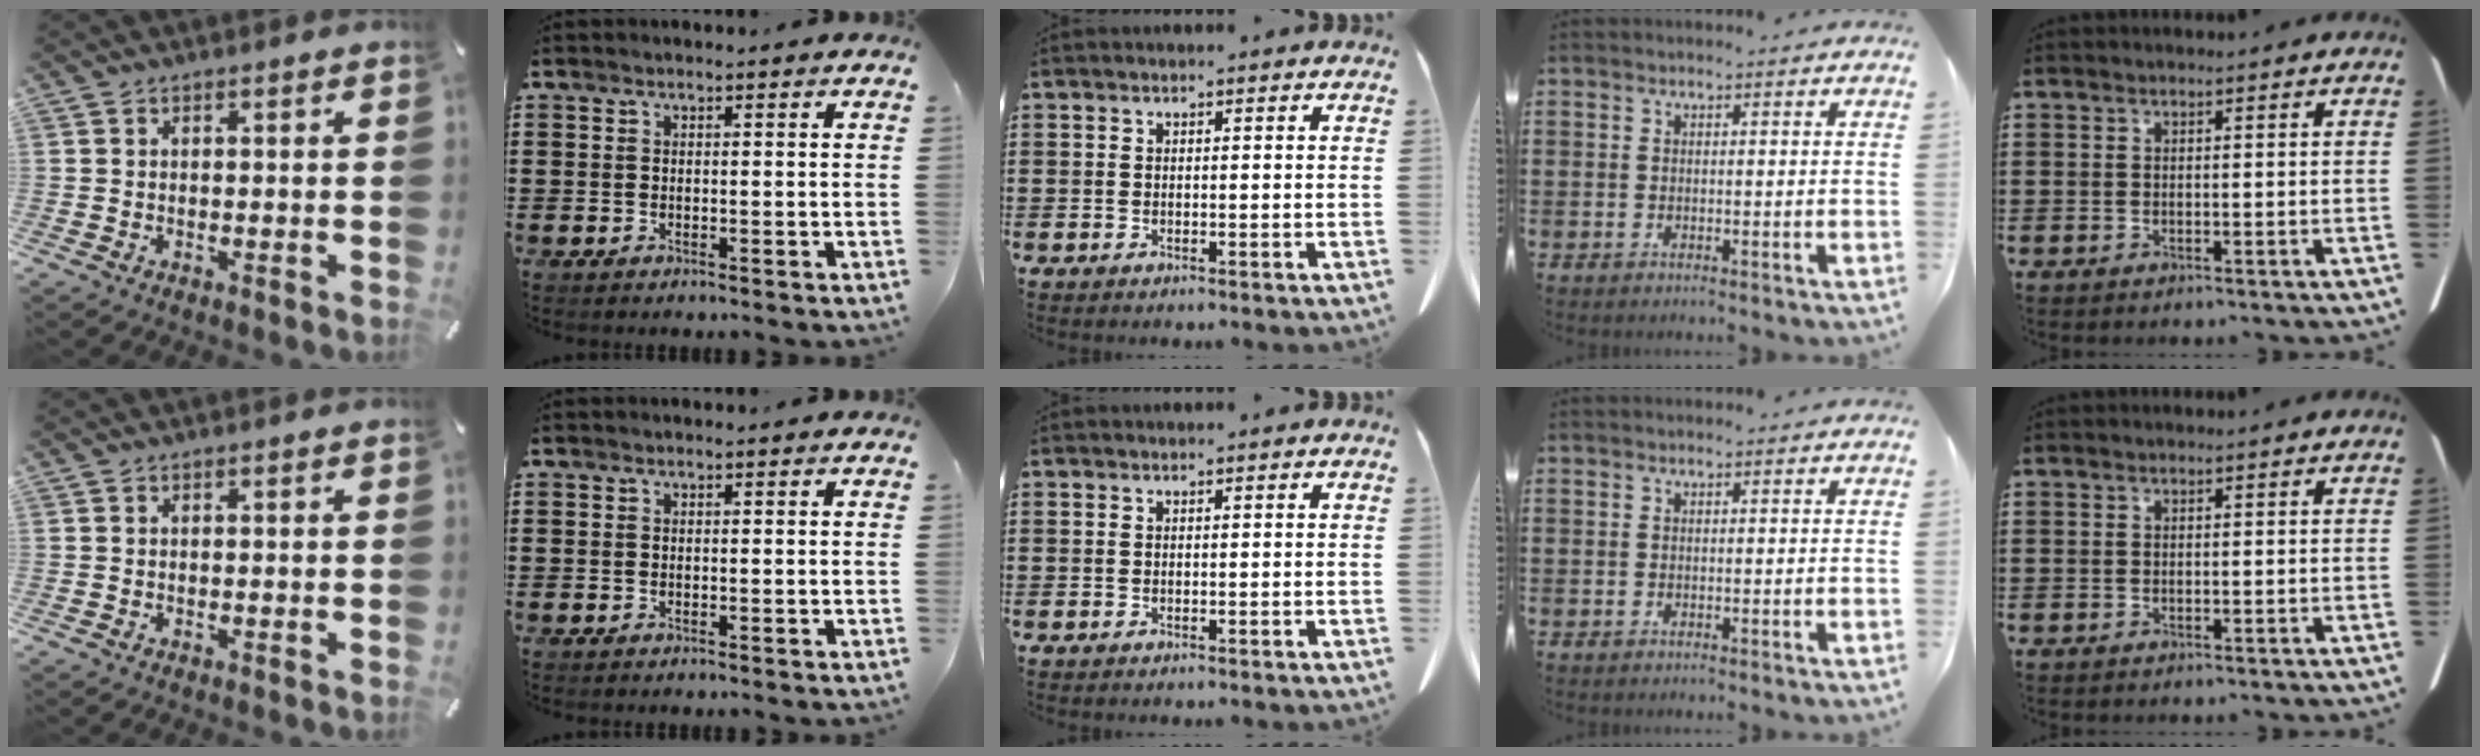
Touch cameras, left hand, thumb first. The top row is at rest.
{}